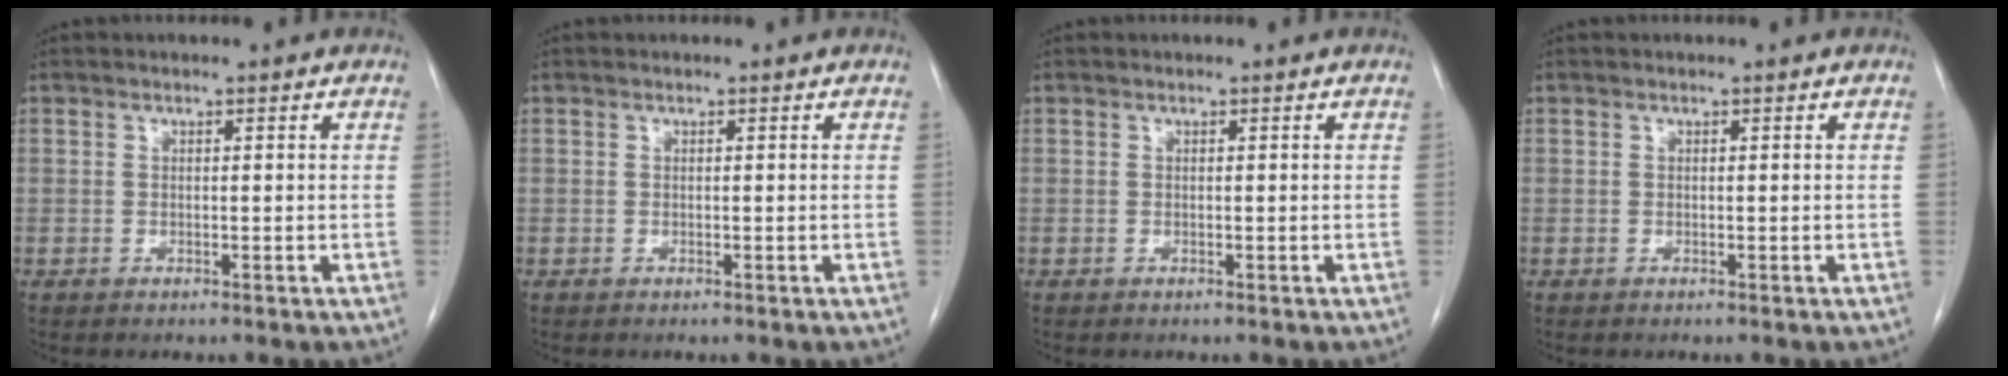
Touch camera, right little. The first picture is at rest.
{"total": 0.0}
{"total": 0.0}
{"total": 0.0}